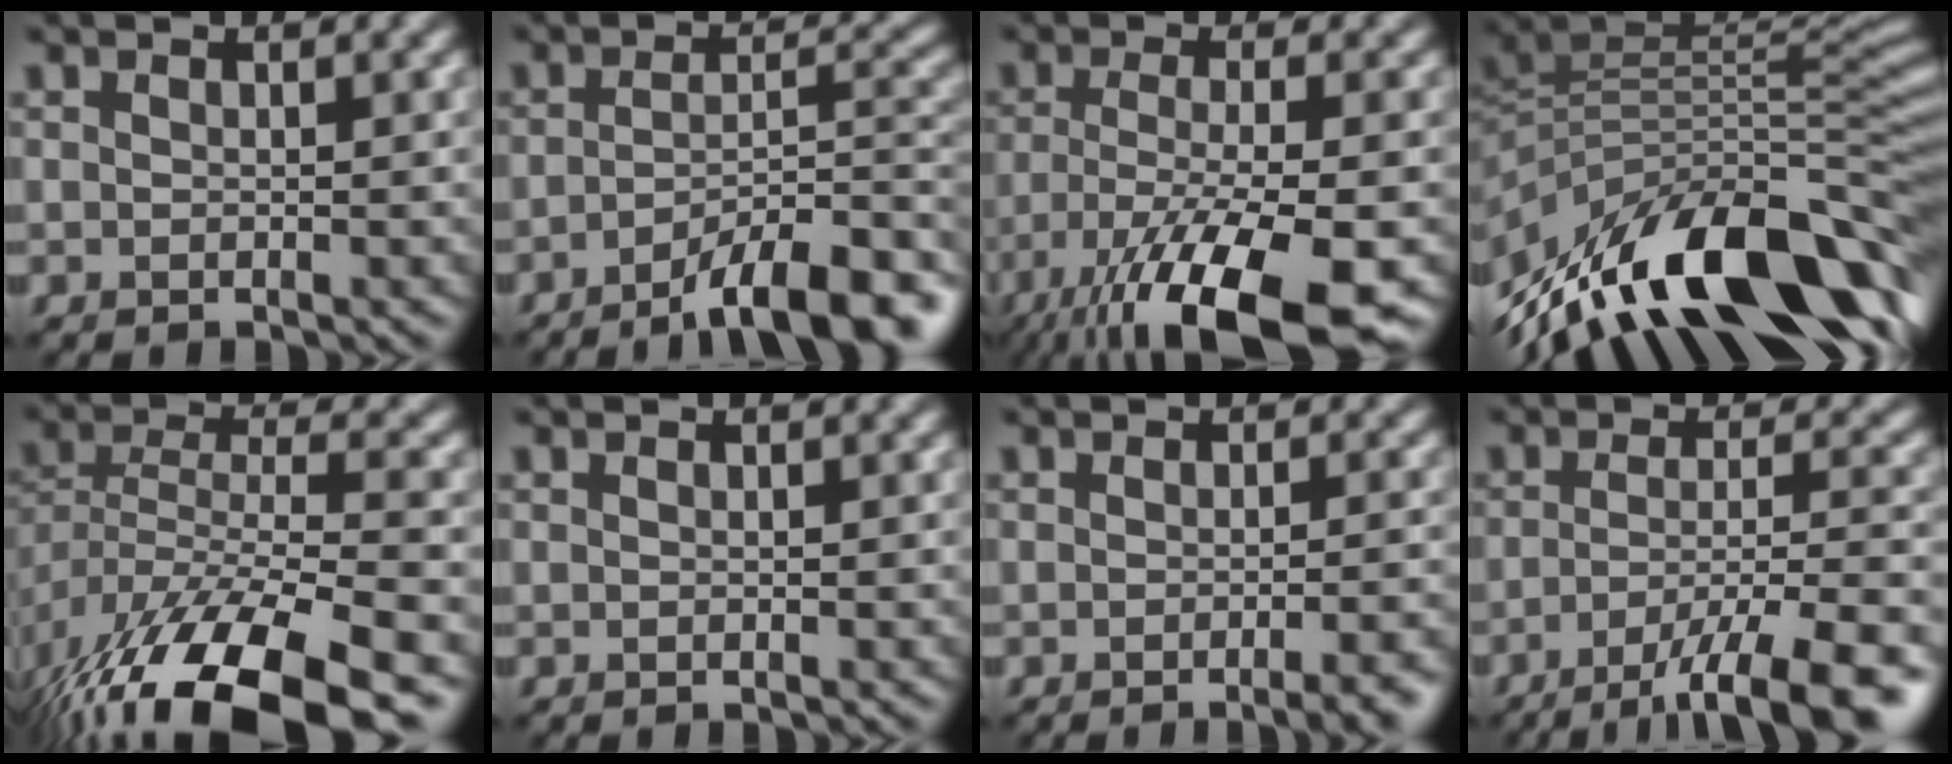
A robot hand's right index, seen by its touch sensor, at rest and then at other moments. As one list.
[{"total": 9.4, "force": [-6.0, 2.5, 6.7], "torque": [-0.090, 0.011, -0.098]}, {"total": 12.3, "force": [-7.2, 3.5, 9.3], "torque": [-0.175, -0.018, -0.124]}, {"total": 14.4, "force": [-5.2, 6.0, 12.0], "torque": [-0.205, 0.009, -0.083]}, {"total": 13.9, "force": [-8.9, 4.9, 9.6], "torque": [-0.199, -0.007, -0.137]}, {"total": 0.0}, {"total": 3.6, "force": [-2.2, 0.9, 2.7], "torque": [-0.022, 0.006, -0.029]}, {"total": 10.1, "force": [-5.7, 2.2, 8.0], "torque": [-0.112, 0.007, -0.085]}]